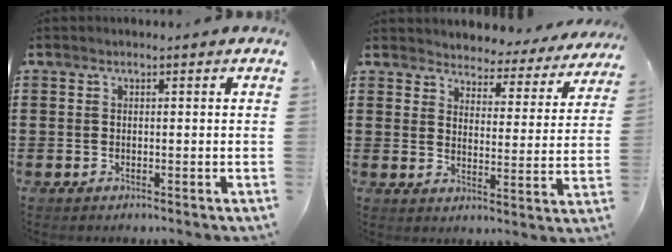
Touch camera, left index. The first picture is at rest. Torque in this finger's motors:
{"motor_torque": [2.14, 0.00, 0.22, 0.03]}